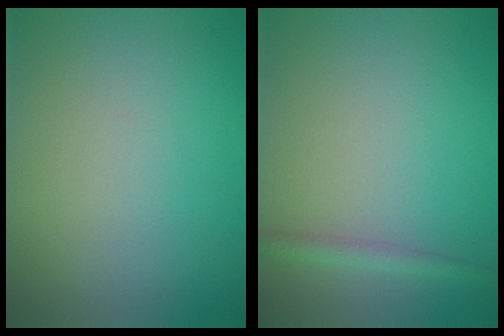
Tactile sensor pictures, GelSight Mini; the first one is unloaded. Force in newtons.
{"total": 1.3, "press": 1.3, "slide": 0.0}